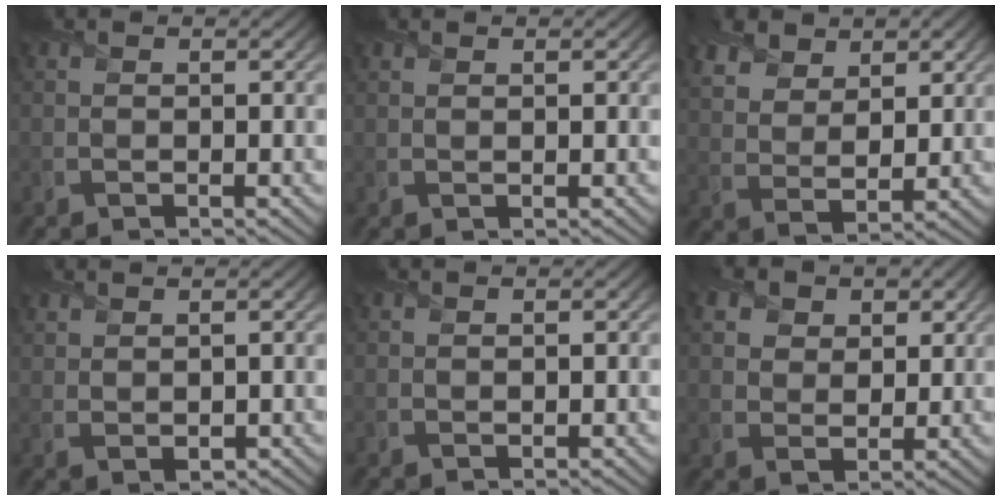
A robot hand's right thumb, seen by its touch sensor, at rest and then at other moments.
{"total": 0.7, "force": [0.6, 0.2, 0.3], "torque": [-0.007, 0.001, 0.012]}
{"total": 7.2, "force": [4.7, 4.0, 3.7], "torque": [-0.102, 0.003, 0.086]}
{"total": 2.0, "force": [1.4, 0.8, 1.2], "torque": [-0.028, 0.000, 0.036]}
{"total": 0.6, "force": [0.5, 0.3, 0.2], "torque": [-0.007, -0.001, 0.013]}
{"total": 6.2, "force": [3.3, 4.4, 2.8], "torque": [-0.091, -0.001, 0.057]}